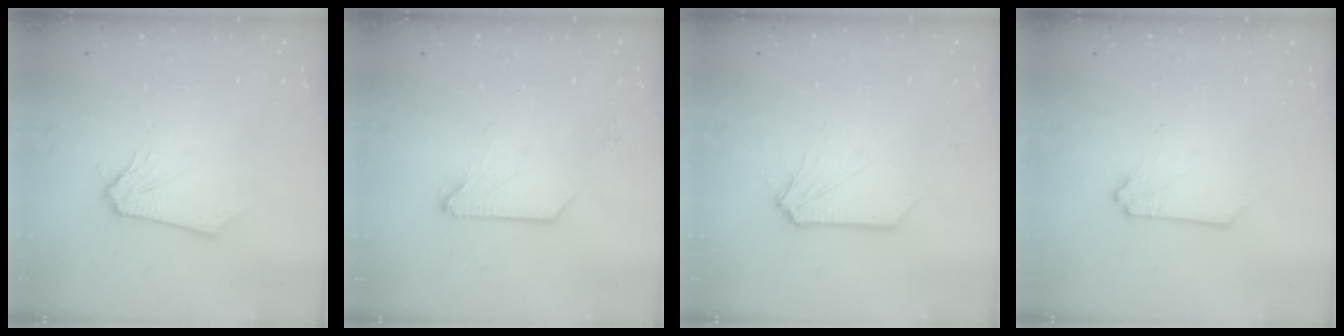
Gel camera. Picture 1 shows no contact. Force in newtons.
{"total": 0.0}
{"total": 1.6, "press": 1.6, "slide": 0.2}
{"total": 0.0}